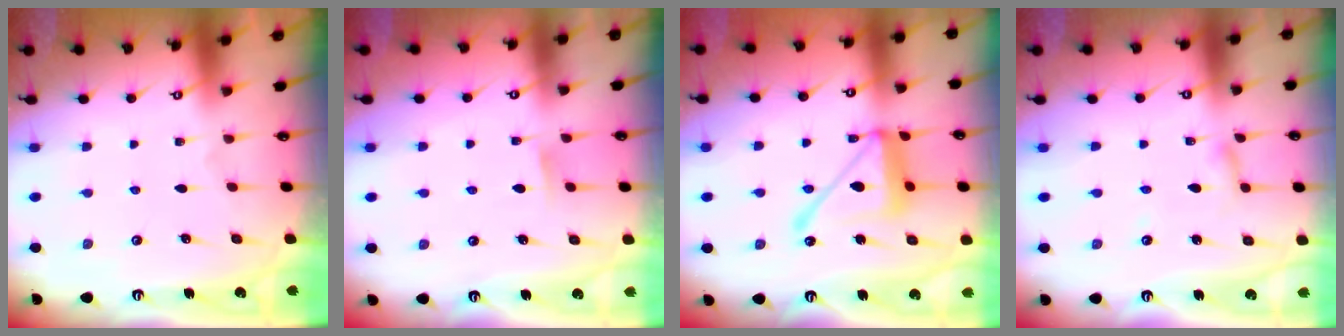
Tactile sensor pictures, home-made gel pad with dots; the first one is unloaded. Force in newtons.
{"total": 3.9, "press": 3.9, "slide": 0.6}
{"total": 15.2, "press": 15.1, "slide": 1.3}
{"total": 2.6, "press": 2.6, "slide": 0.1}